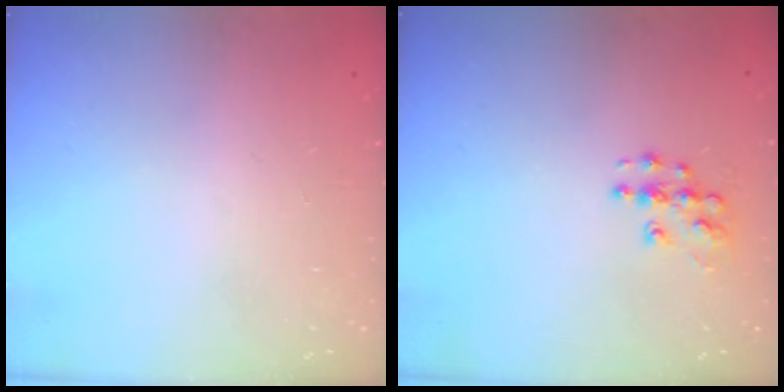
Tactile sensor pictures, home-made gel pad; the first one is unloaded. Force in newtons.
{"total": 8.2, "press": 8.2, "slide": 0.4}